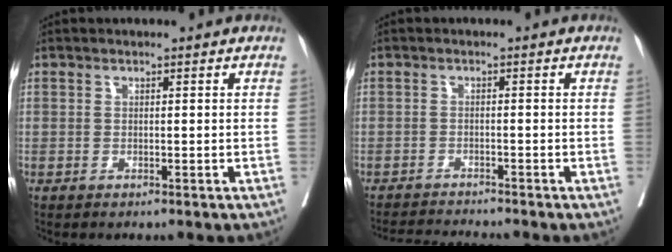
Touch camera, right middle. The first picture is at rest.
{"total": 4.9, "force": [-4.8, -0.8, 0.8], "torque": [-0.010, -0.018, -0.077]}